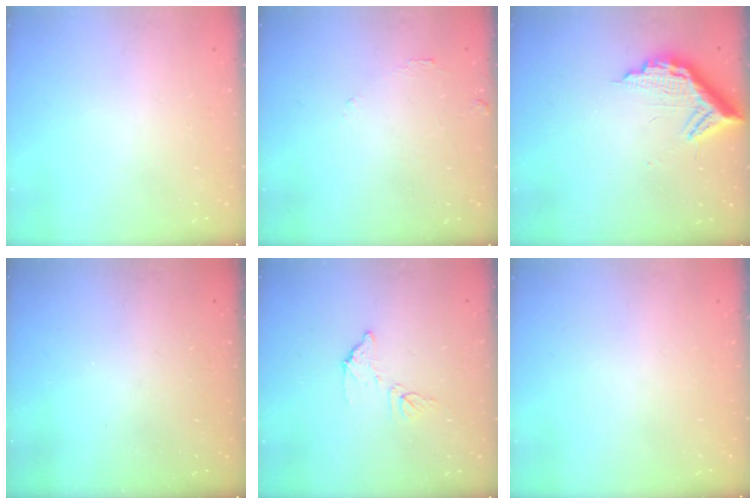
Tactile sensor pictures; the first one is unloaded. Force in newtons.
{"total": 5.6, "press": 5.6, "slide": 0.2}
{"total": 11.6, "press": 11.5, "slide": 1.1}
{"total": 3.2, "press": 3.2, "slide": 0.1}
{"total": 8.0, "press": 8.0, "slide": 0.4}
{"total": 0.0}